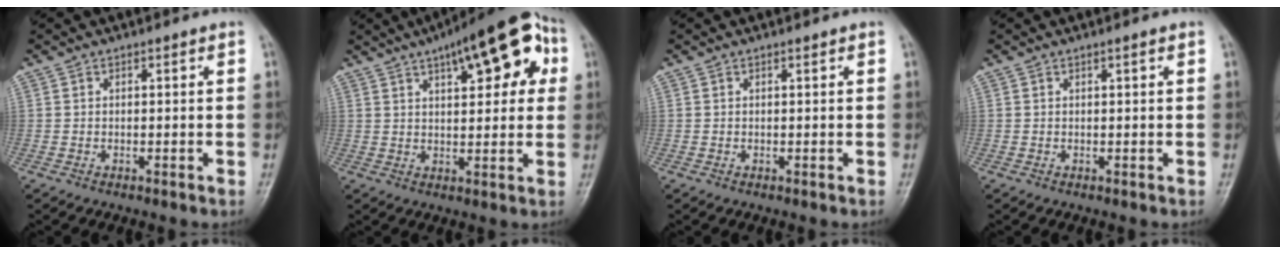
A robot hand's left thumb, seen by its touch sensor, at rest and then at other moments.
{"total": 17.3, "force": [7.3, 6.8, 14.1], "torque": [-0.162, 0.013, 0.094]}
{"total": 0.0}
{"total": 0.6, "force": [0.3, 0.0, 0.5], "torque": [-0.010, 0.000, 0.005]}